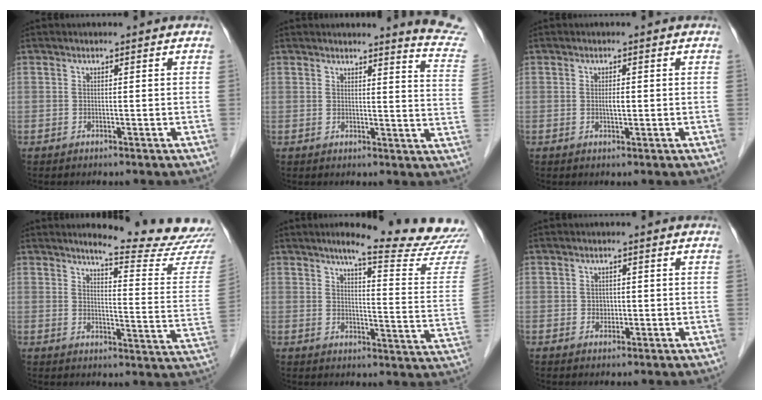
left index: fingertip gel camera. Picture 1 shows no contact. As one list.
[{"total": 8.9, "force": [8.6, -1.2, 1.6], "torque": [-0.014, -0.088, 0.071]}, {"total": 1.3, "force": [0.0, 0.4, 1.3], "torque": [-0.024, 0.000, 0.001]}, {"total": 15.6, "force": [14.9, -0.8, 4.5], "torque": [-0.056, -0.107, 0.166]}, {"total": 17.5, "force": [15.9, -0.6, 7.2], "torque": [-0.095, -0.087, 0.181]}, {"total": 1.4, "force": [-0.1, 1.2, 0.7], "torque": [-0.013, 0.001, 0.001]}]